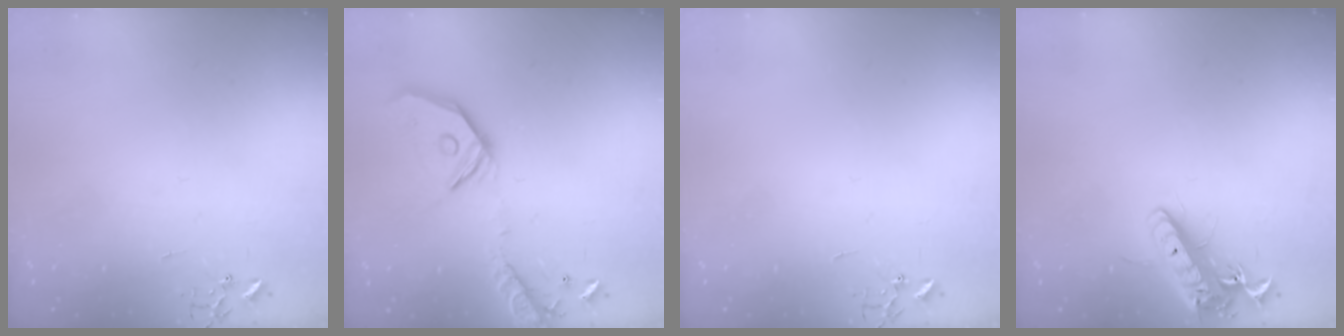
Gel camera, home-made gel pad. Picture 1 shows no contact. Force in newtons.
{"total": 18.4, "press": 18.2, "slide": 3.1}
{"total": 0.0}
{"total": 15.0, "press": 14.7, "slide": 2.8}